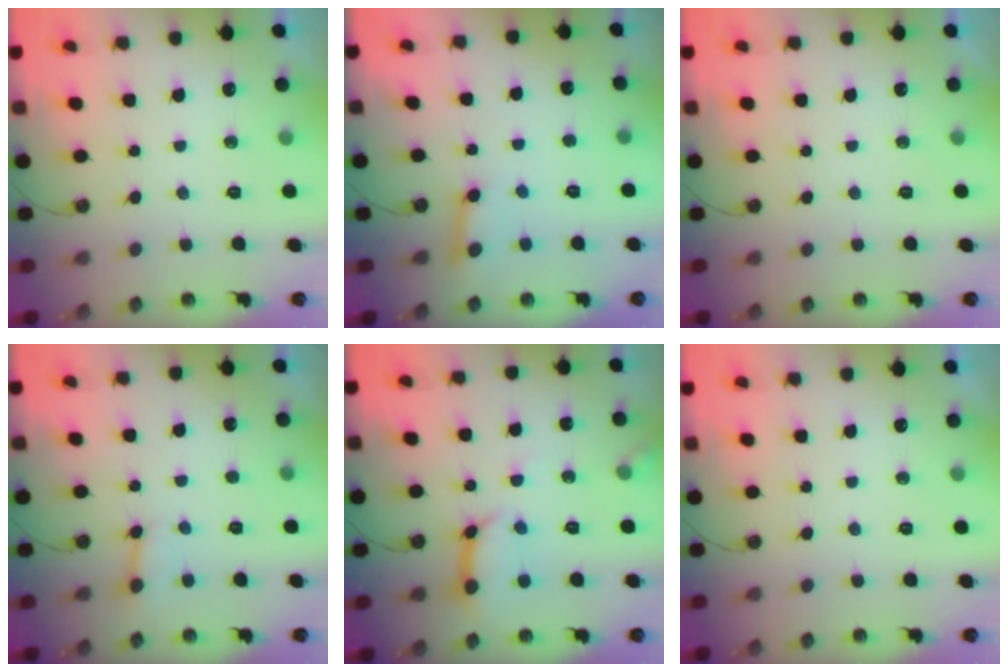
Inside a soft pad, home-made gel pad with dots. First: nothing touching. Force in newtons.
{"total": 4.5, "press": 4.4, "slide": 0.4}
{"total": 0.0}
{"total": 2.8, "press": 2.7, "slide": 0.5}
{"total": 12.8, "press": 12.7, "slide": 1.4}
{"total": 0.0}